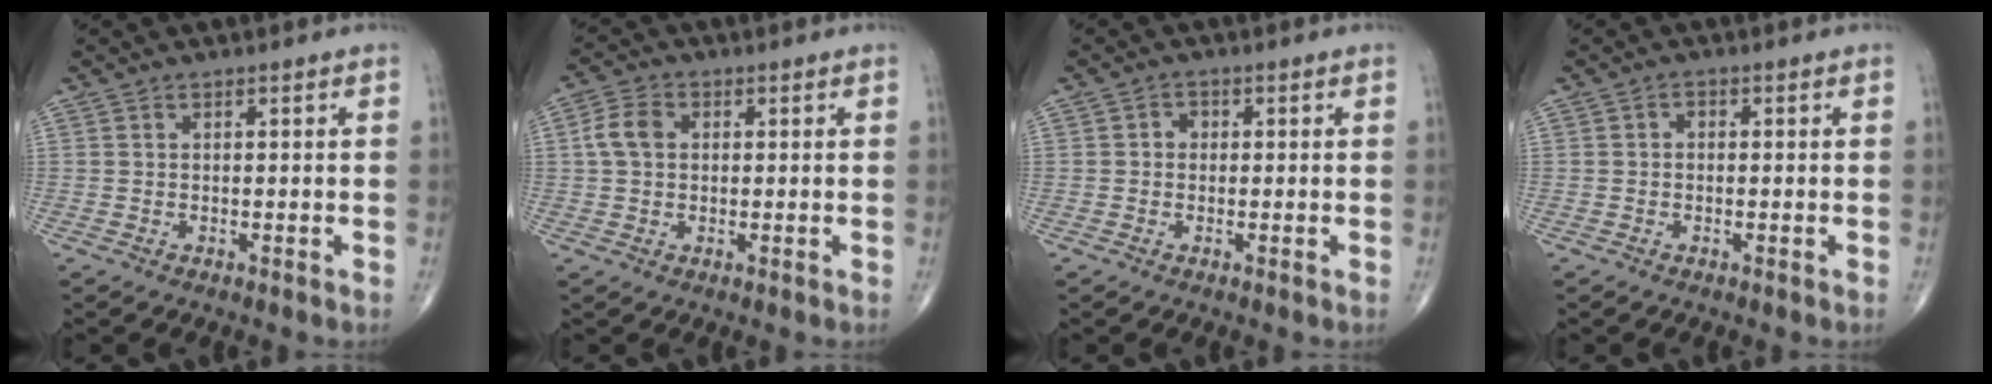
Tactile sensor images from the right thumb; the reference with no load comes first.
{"total": 5.0, "force": [0.7, 3.7, 3.3], "torque": [-0.065, 0.011, 0.009]}
{"total": 1.6, "force": [0.0, 1.4, 0.7], "torque": [-0.001, 0.005, -0.005]}
{"total": 1.2, "force": [-0.1, 0.9, 0.7], "torque": [-0.006, 0.004, -0.006]}